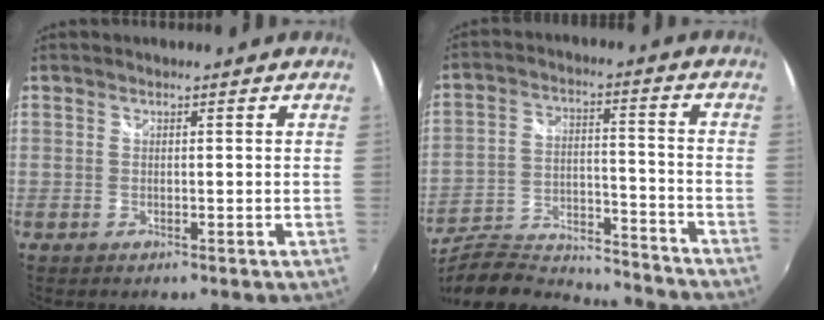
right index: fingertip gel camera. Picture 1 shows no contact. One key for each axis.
{"total": 22.4, "fx": -18.9, "fy": 6.7, "fz": 10.1, "tx": -0.195, "ty": -0.018, "tz": -0.279}